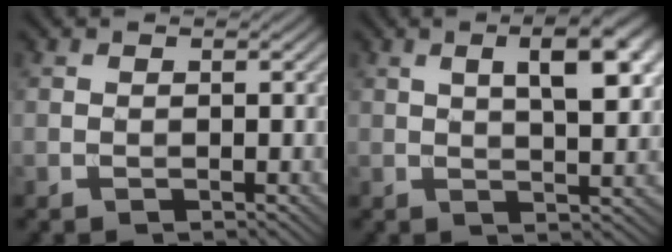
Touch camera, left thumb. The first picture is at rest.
{"total": 7.6, "force": [2.4, 2.3, 6.8], "torque": [-0.100, 0.007, 0.036]}